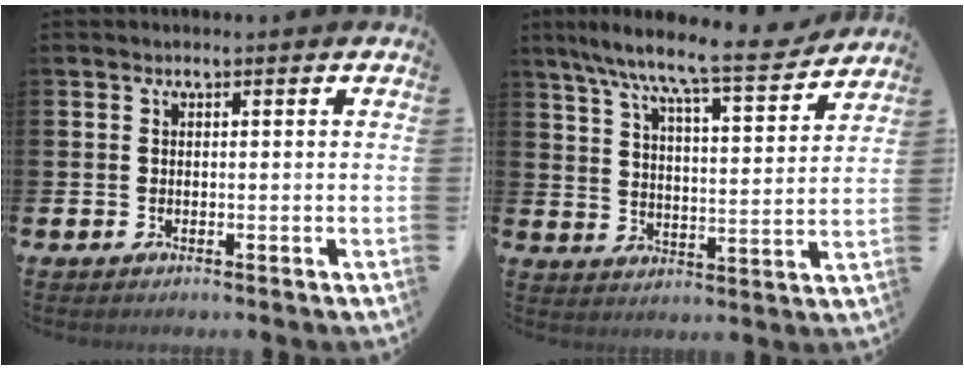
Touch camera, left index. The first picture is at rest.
{"total": 9.6, "force": [8.6, 0.3, 4.1], "torque": [-0.097, -0.066, 0.139]}